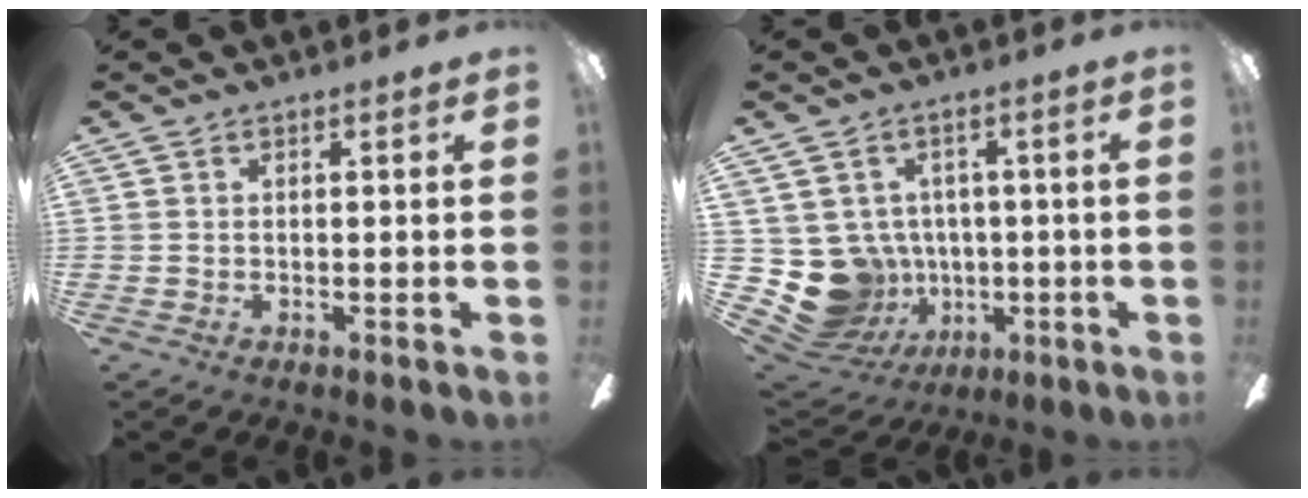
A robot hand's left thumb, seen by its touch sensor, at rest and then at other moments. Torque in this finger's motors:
{"motor_torque": [0.01, 0.10, 0.04, -0.02, 0.00]}